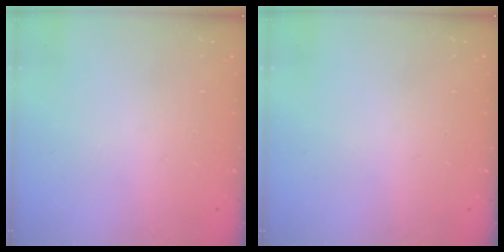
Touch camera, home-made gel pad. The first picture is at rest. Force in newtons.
{"total": 0.0}